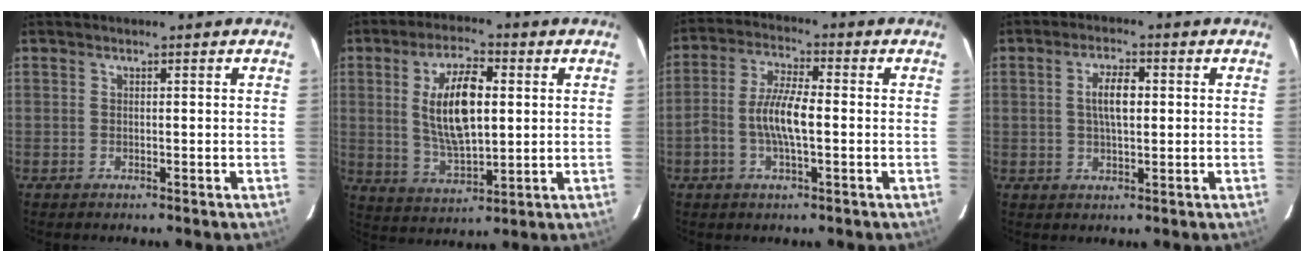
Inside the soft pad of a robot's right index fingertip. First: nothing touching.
{"total": 13.1, "force": [2.2, 5.4, 11.7], "torque": [-0.220, 0.000, 0.047]}
{"total": 7.4, "force": [-1.4, 2.1, 7.0], "torque": [-0.144, 0.010, -0.031]}
{"total": 5.3, "force": [0.7, 2.1, 4.9], "torque": [-0.090, 0.006, 0.015]}